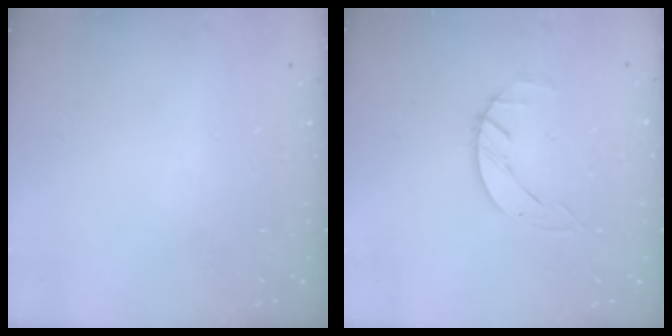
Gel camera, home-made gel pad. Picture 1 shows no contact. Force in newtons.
{"total": 2.0, "press": 2.0, "slide": 0.3}